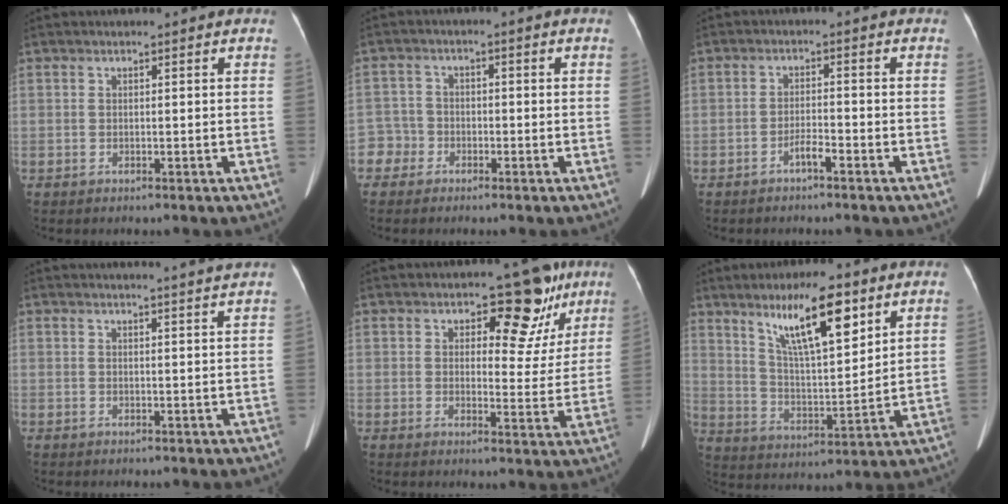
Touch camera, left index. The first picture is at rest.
{"total": 3.5, "force": [-2.0, 2.8, -0.4], "torque": [0.014, 0.012, -0.046]}
{"total": 2.3, "force": [-1.7, 0.2, 1.5], "torque": [-0.028, 0.002, -0.033]}
{"total": 5.4, "force": [5.0, -1.2, 1.7], "torque": [-0.020, -0.004, 0.045]}
{"total": 9.6, "force": [6.1, 5.2, 5.4], "torque": [-0.042, 0.009, 0.073]}
{"total": 13.1, "force": [7.8, 2.8, 10.1], "torque": [-0.177, 0.005, 0.141]}